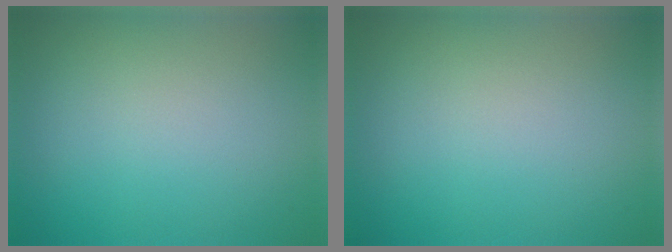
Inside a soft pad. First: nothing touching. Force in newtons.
{"total": 0.0}